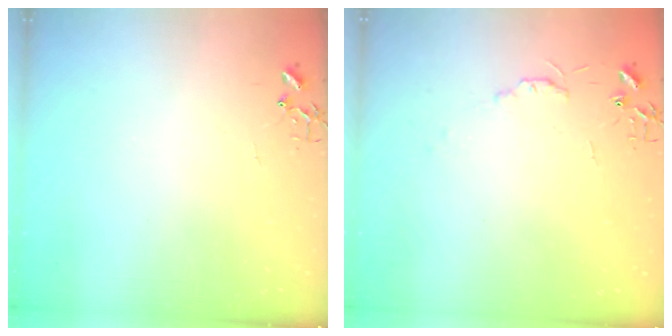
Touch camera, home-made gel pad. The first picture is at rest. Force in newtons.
{"total": 4.8, "press": 4.8, "slide": 0.7}